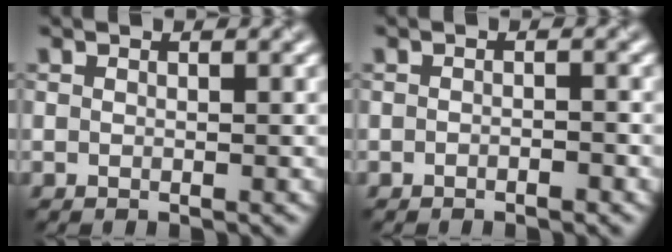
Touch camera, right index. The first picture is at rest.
{"total": 0.7, "force": [-0.6, 0.1, 0.2], "torque": [-0.001, 0.000, -0.010]}